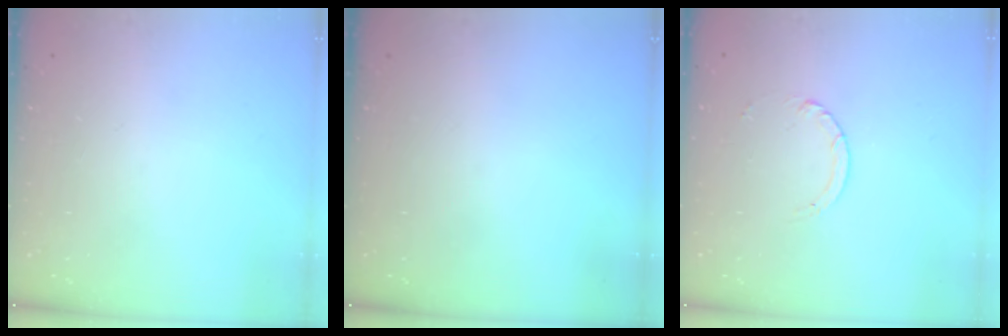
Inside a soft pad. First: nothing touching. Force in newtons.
{"total": 0.0}
{"total": 2.5, "press": 2.4, "slide": 0.2}